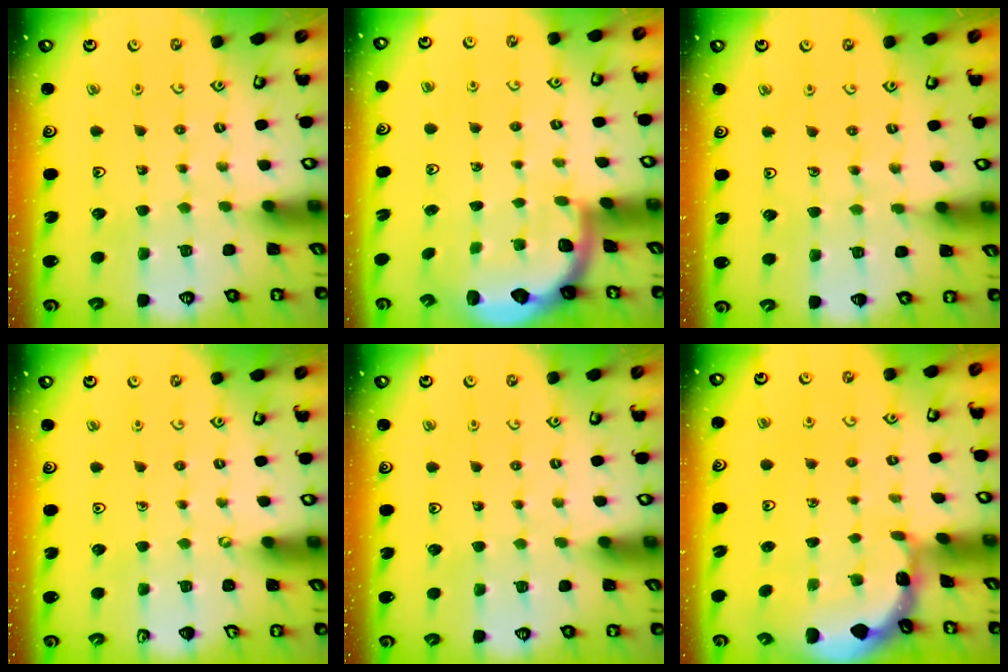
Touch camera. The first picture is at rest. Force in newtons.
{"total": 1.9, "press": 1.8, "slide": 0.5}
{"total": 4.0, "press": 4.0, "slide": 0.6}
{"total": 0.0}
{"total": 0.0}
{"total": 1.0, "press": 1.0, "slide": 0.2}